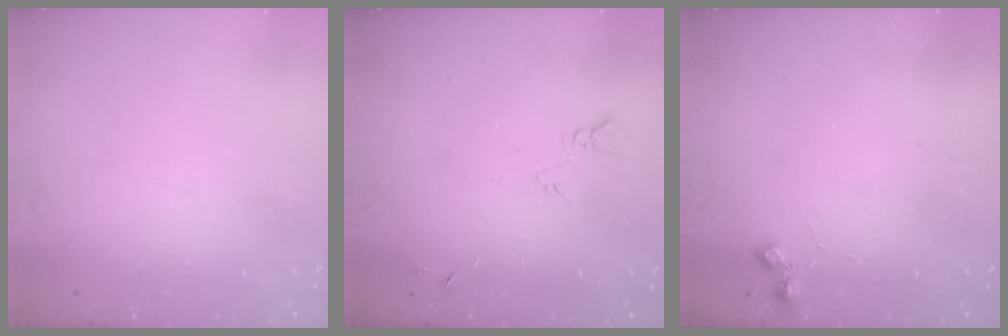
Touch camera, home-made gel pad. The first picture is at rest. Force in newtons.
{"total": 5.2, "press": 5.1, "slide": 0.7}
{"total": 4.9, "press": 4.9, "slide": 0.7}